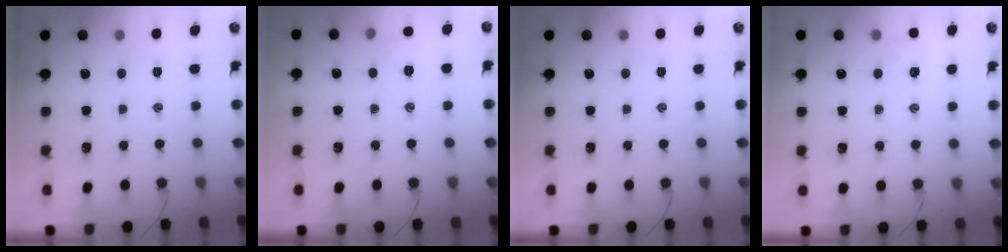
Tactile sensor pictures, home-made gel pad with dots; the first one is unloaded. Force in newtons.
{"total": 4.2, "press": 4.0, "slide": 1.0}
{"total": 0.0}
{"total": 3.1, "press": 3.0, "slide": 1.0}